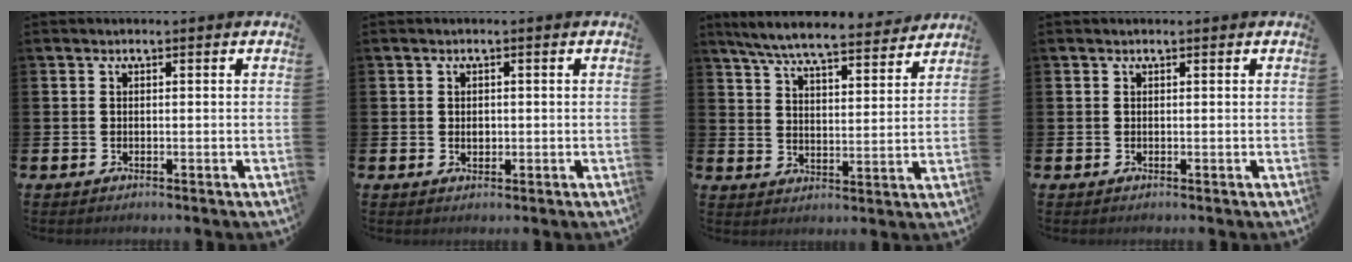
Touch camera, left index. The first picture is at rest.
{"total": 1.0, "force": [0.1, 0.8, 0.7], "torque": [-0.006, 0.003, -0.002]}
{"total": 7.4, "force": [6.9, 0.8, 2.5], "torque": [-0.069, -0.043, 0.119]}
{"total": 0.0}